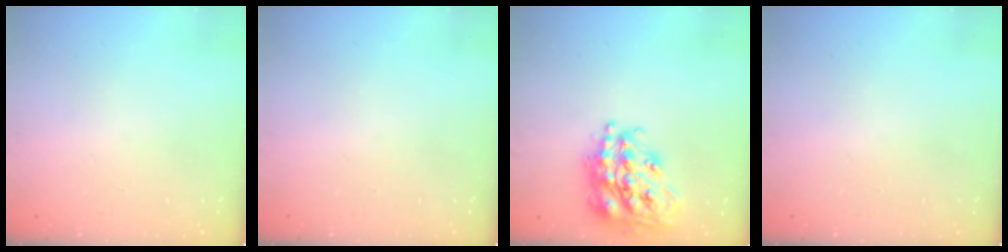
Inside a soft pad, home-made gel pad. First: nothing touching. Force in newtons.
{"total": 0.0}
{"total": 20.7, "press": 20.6, "slide": 1.6}
{"total": 0.0}